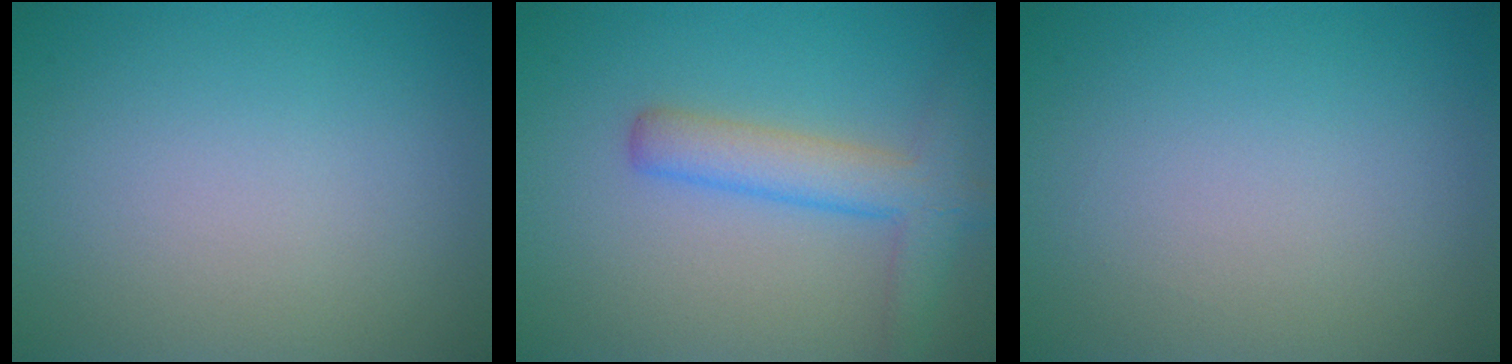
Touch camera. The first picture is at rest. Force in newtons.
{"total": 4.3, "press": 4.3, "slide": 0.3}
{"total": 0.0}